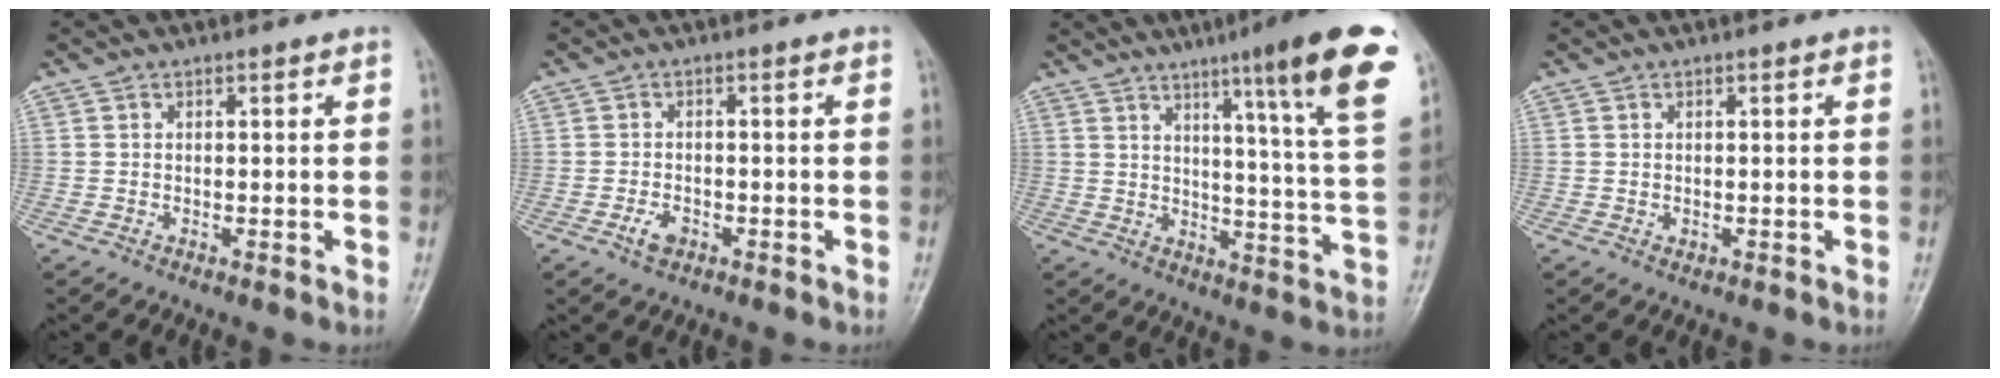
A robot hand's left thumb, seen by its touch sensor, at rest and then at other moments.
{"total": 2.5, "force": [-1.3, 1.5, 1.6], "torque": [-0.030, 0.005, -0.021]}
{"total": 19.0, "force": [10.6, 1.1, 15.7], "torque": [-0.195, -0.052, 0.135]}
{"total": 0.5, "force": [0.0, 0.4, 0.3], "torque": [-0.002, -0.001, 0.001]}